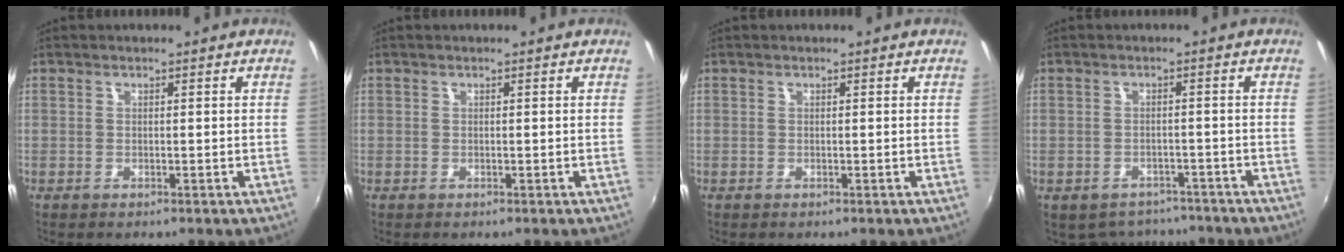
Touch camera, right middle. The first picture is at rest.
{"total": 0.0}
{"total": 0.0}
{"total": 8.2, "force": [-6.8, 4.2, 2.1], "torque": [-0.054, -0.004, -0.087]}